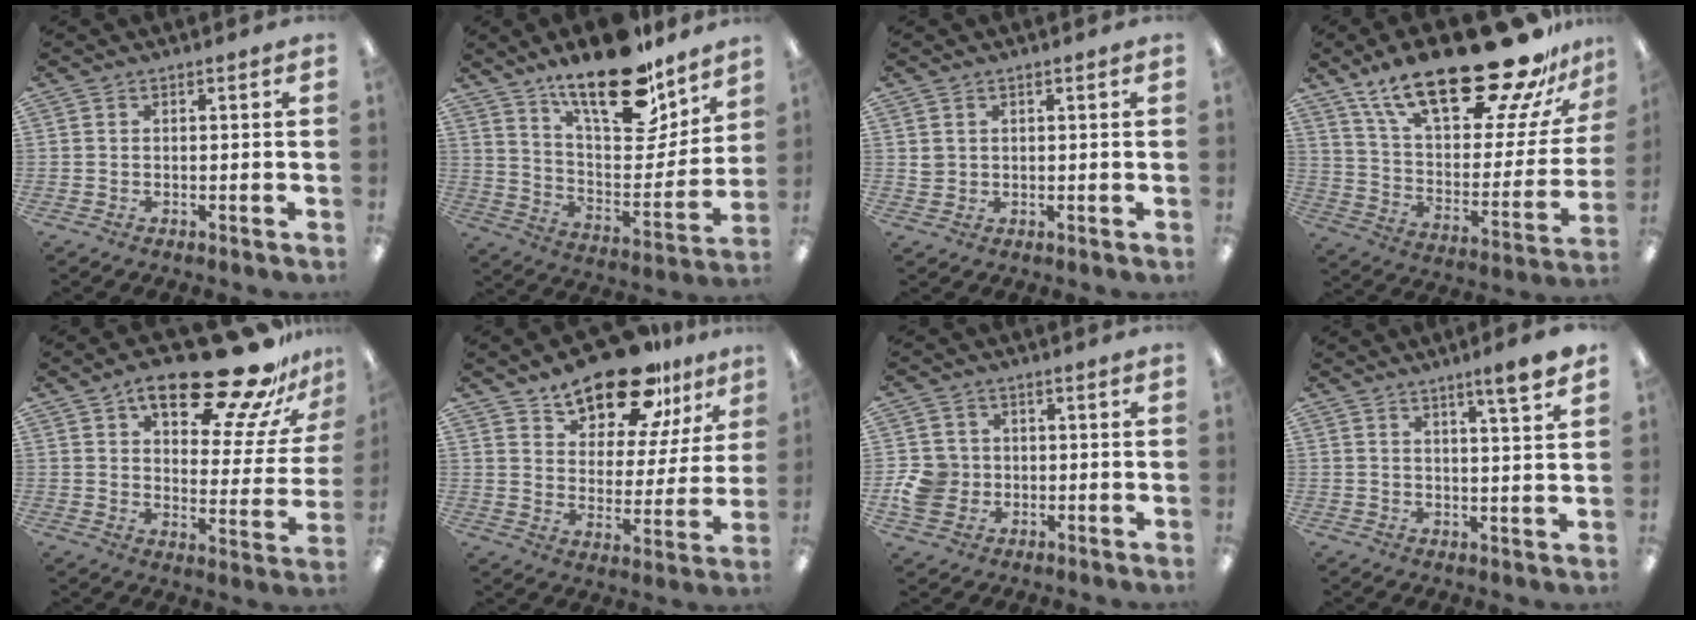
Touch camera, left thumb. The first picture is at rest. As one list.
[{"total": 22.7, "force": [16.9, 8.3, 12.5], "torque": [-0.193, -0.116, 0.290]}, {"total": 2.0, "force": [0.9, 1.8, 0.4], "torque": [-0.011, 0.002, 0.015]}, {"total": 30.1, "force": [21.0, 10.0, 19.1], "torque": [-0.299, -0.133, 0.354]}, {"total": 24.0, "force": [17.3, 7.7, 14.6], "torque": [-0.198, -0.115, 0.278]}, {"total": 18.5, "force": [14.5, 7.7, 8.6], "torque": [-0.134, -0.096, 0.250]}, {"total": 7.4, "force": [-1.0, 6.8, 2.8], "torque": [-0.059, 0.012, -0.015]}, {"total": 6.0, "force": [4.6, 0.1, 3.8], "torque": [-0.054, -0.031, 0.072]}]